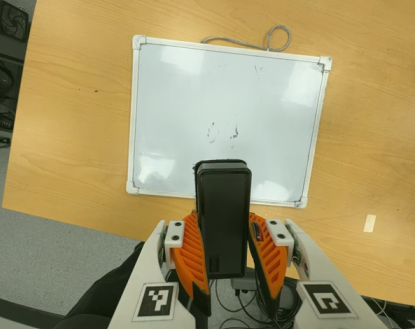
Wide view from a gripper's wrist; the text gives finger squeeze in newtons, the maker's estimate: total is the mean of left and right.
{"total": 10.3, "left": 9.1, "right": 11.4}